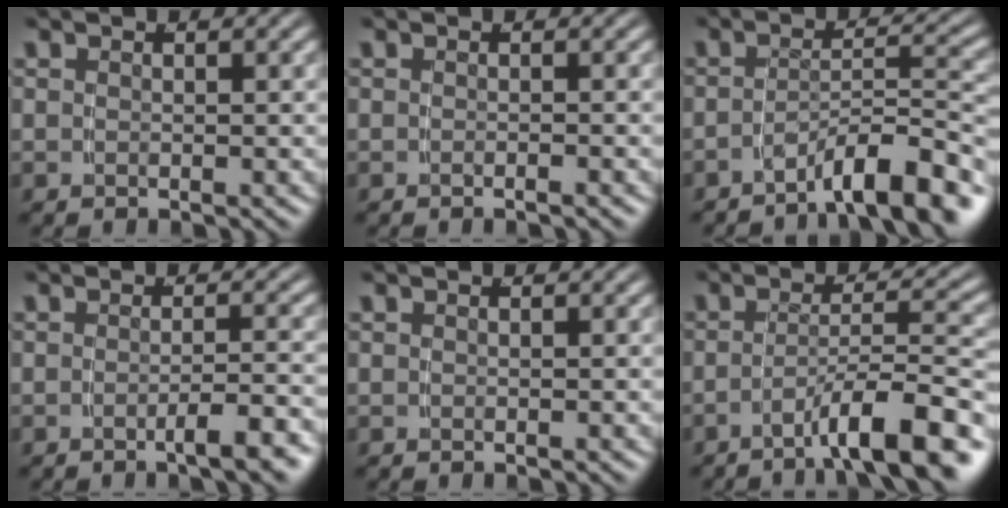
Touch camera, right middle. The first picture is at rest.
{"total": 0.6, "force": [-0.5, -0.3, 0.1], "torque": [-0.002, 0.005, -0.012]}
{"total": 6.7, "force": [-5.0, 1.1, 4.2], "torque": [-0.045, -0.002, -0.076]}
{"total": 2.6, "force": [-1.9, -0.3, 1.8], "torque": [-0.022, 0.005, -0.034]}
{"total": 0.0}
{"total": 6.5, "force": [-4.2, 0.5, 5.0], "torque": [-0.069, 0.001, -0.064]}